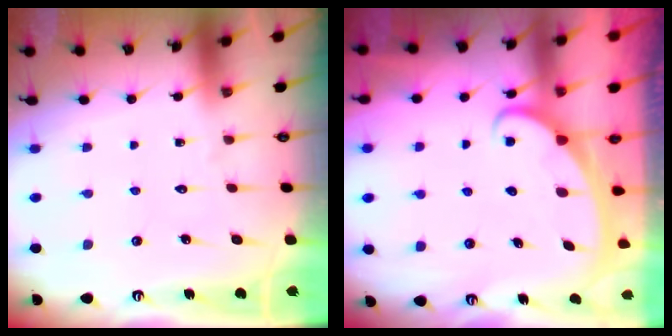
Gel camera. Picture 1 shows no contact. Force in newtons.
{"total": 2.6, "press": 2.6, "slide": 0.3}